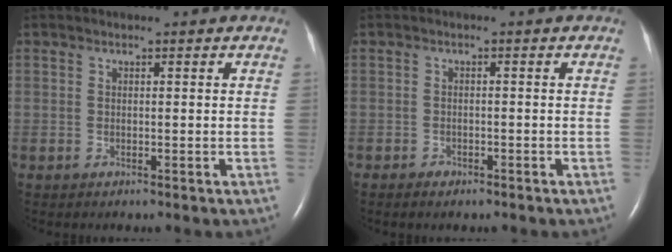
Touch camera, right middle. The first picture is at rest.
{"total": 1.4, "force": [-1.0, 0.7, 0.6], "torque": [-0.017, 0.000, -0.013]}